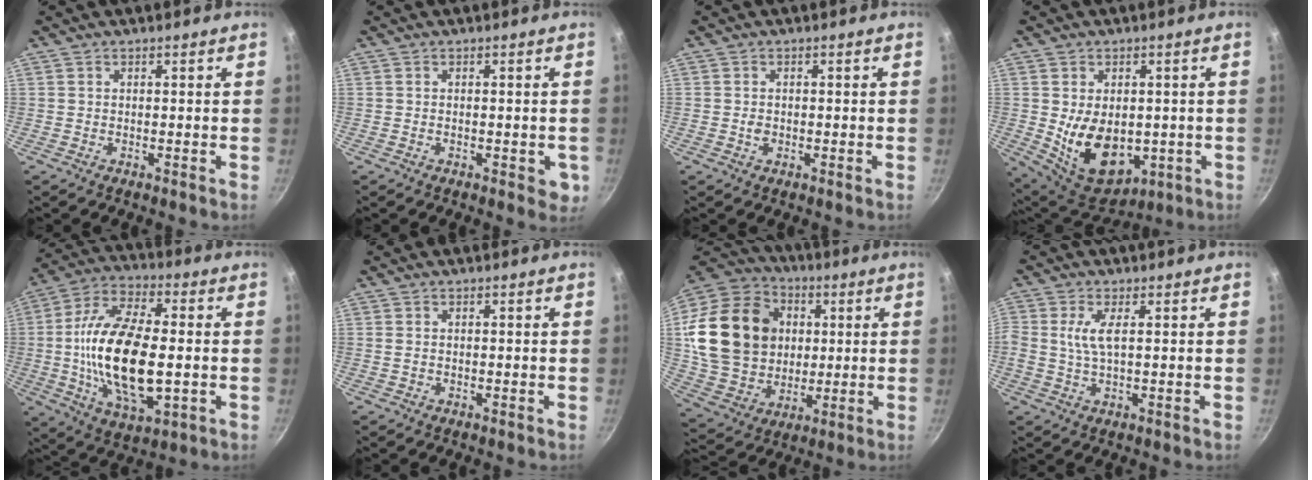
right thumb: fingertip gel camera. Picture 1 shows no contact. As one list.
[{"total": 3.4, "force": [-0.9, 1.7, 2.8], "torque": [-0.023, -0.002, -0.012]}, {"total": 1.5, "force": [-0.3, 1.2, 0.8], "torque": [-0.013, 0.004, -0.005]}, {"total": 13.9, "force": [-1.2, 9.5, 10.1], "torque": [-0.131, -0.021, 0.010]}, {"total": 21.3, "force": [-1.3, 9.9, 18.8], "torque": [-0.354, 0.010, -0.028]}, {"total": 1.1, "force": [-0.1, 0.9, 0.6], "torque": [-0.010, 0.002, -0.002]}, {"total": 24.4, "force": [3.7, 19.5, 14.1], "torque": [-0.237, 0.011, 0.078]}, {"total": 4.4, "force": [0.8, 1.5, 4.0], "torque": [-0.096, 0.003, 0.016]}]